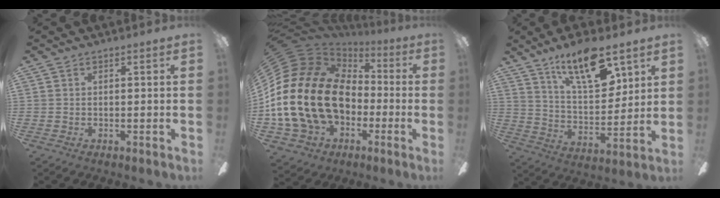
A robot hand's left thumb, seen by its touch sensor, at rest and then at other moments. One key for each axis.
{"total": 27.9, "fx": -2.1, "fy": 19.8, "fz": 19.5, "tx": -0.448, "ty": 0.015, "tz": -0.007}
{"total": 18.0, "fx": 11.2, "fy": 6.8, "fz": 12.3, "tx": -0.200, "ty": -0.049, "tz": 0.185}